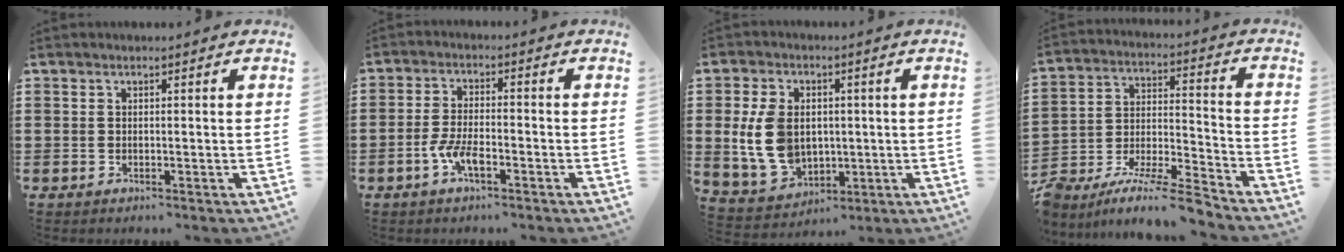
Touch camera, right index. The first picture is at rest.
{"total": 4.5, "force": [-2.3, 1.2, 3.7], "torque": [-0.090, -0.005, -0.048]}
{"total": 9.5, "force": [0.5, 6.9, 6.5], "torque": [-0.166, 0.012, 0.007]}
{"total": 9.3, "force": [-8.8, -0.2, 3.1], "torque": [-0.052, 0.010, -0.175]}